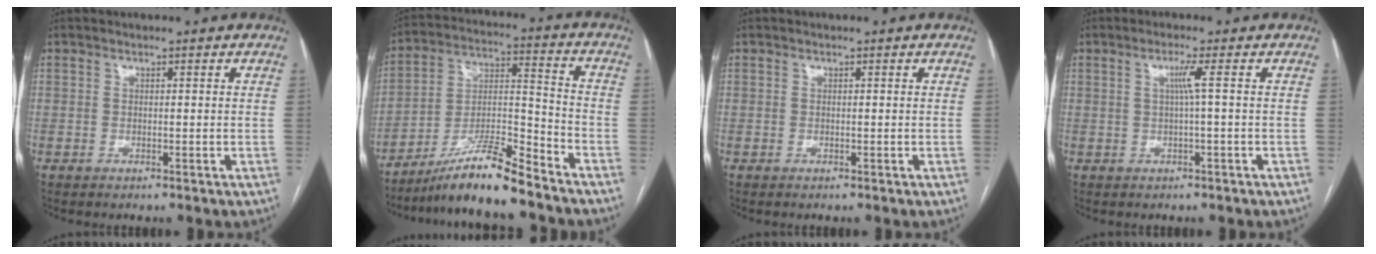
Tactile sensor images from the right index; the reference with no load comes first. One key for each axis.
{"total": 12.9, "fx": -10.6, "fy": 0.6, "fz": 7.4, "tx": -0.135, "ty": 0.002, "tz": -0.188}
{"total": 0.0}
{"total": 2.3, "fx": 0.3, "fy": -0.8, "fz": 2.1, "tx": -0.042, "ty": 0.001, "tz": 0.009}